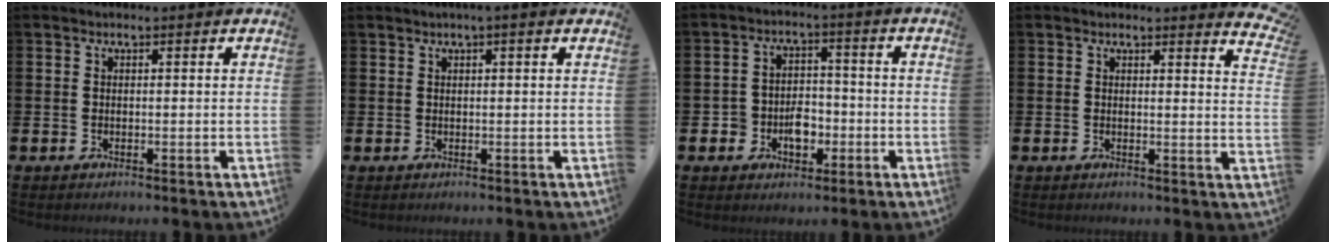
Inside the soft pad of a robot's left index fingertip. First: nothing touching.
{"total": 1.1, "force": [0.8, -0.1, 0.7], "torque": [-0.012, 0.001, 0.013]}
{"total": 4.5, "force": [-2.0, 3.4, 2.0], "torque": [-0.043, 0.010, -0.042]}
{"total": 2.4, "force": [2.4, 0.2, 0.2], "torque": [0.008, -0.018, 0.039]}